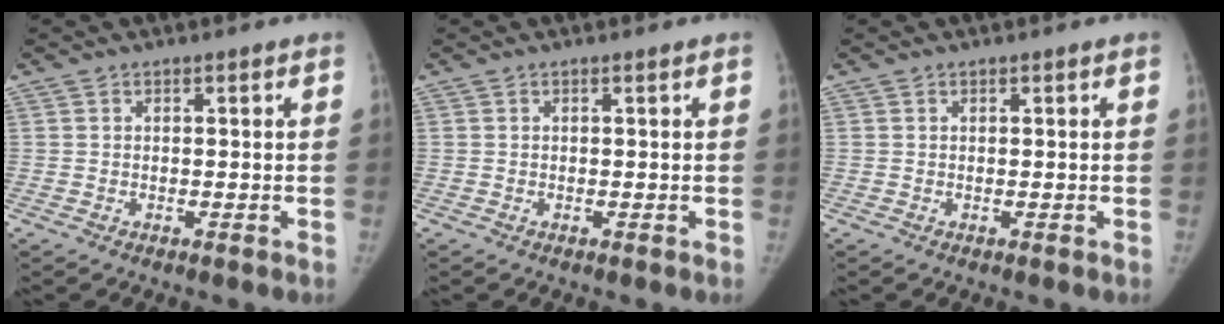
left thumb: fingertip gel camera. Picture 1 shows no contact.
{"total": 0.0}
{"total": 0.0}